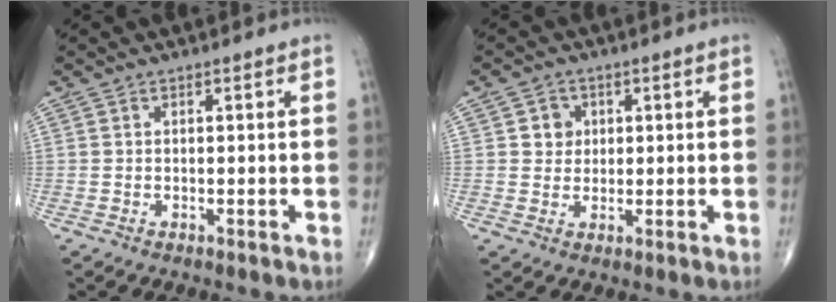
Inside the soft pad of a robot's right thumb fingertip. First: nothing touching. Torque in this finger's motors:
{"motor_torque": [-0.32, 0.29, 0.05, 0.00, 0.00]}